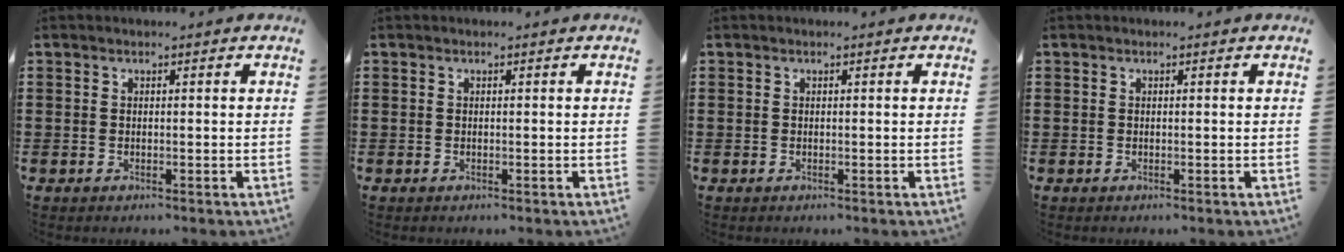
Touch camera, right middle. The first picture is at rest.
{"total": 0.0}
{"total": 0.0}
{"total": 0.0}